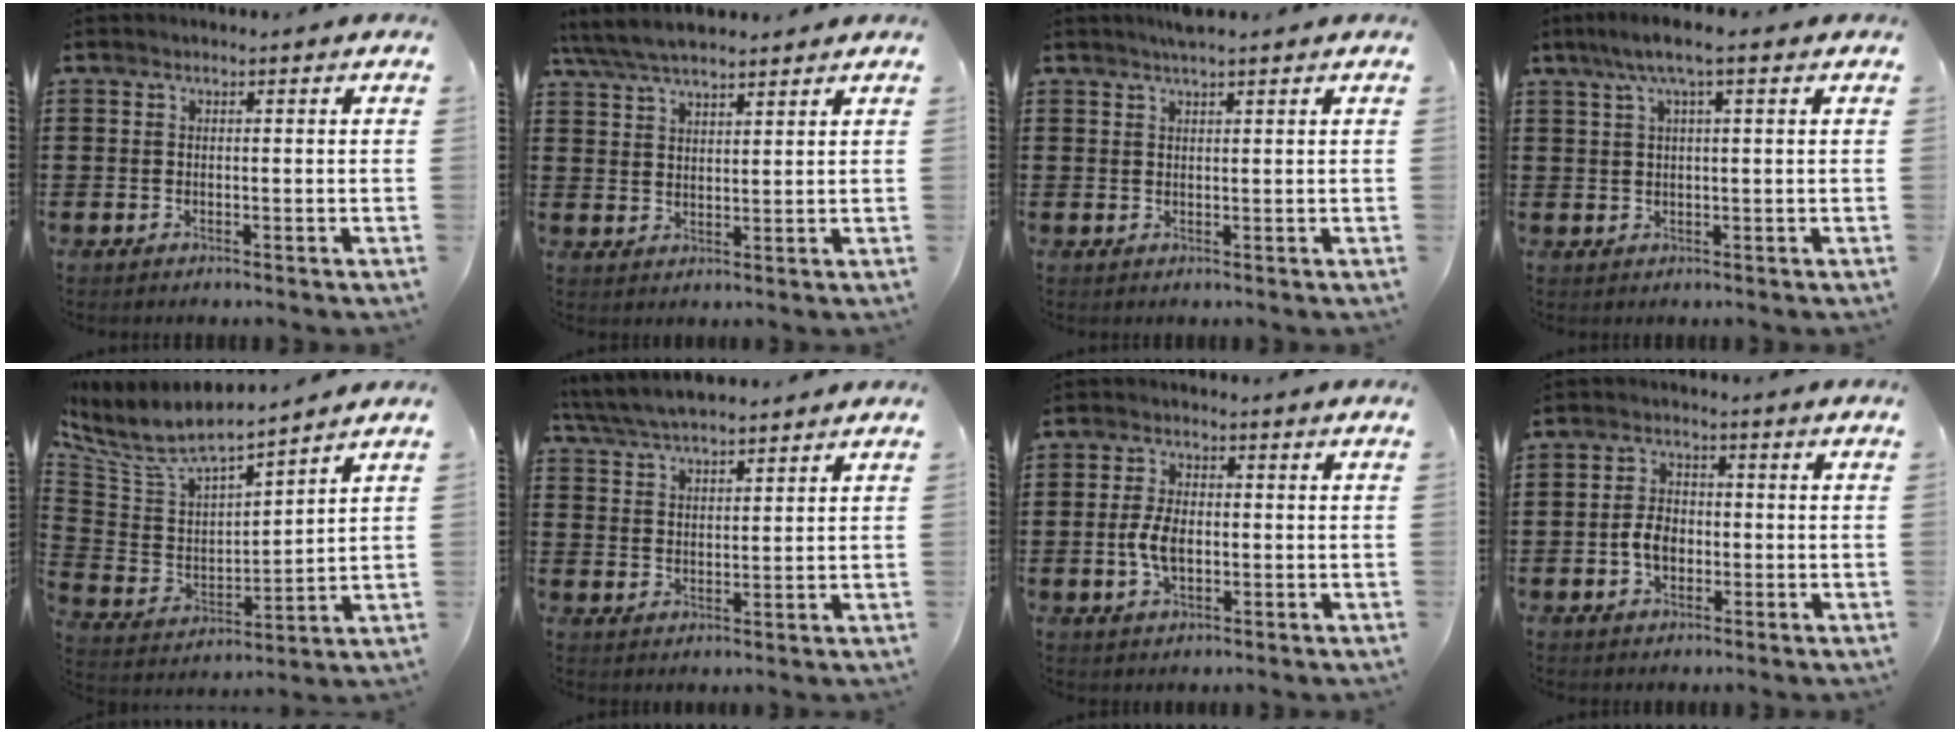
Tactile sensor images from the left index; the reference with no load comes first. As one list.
[{"total": 5.7, "force": [5.0, 1.5, 2.3], "torque": [-0.061, -0.007, 0.092]}, {"total": 1.8, "force": [1.6, 0.0, 0.9], "torque": [-0.019, 0.000, 0.029]}, {"total": 4.3, "force": [1.9, 0.5, 3.8], "torque": [-0.077, 0.005, 0.031]}, {"total": 7.9, "force": [6.8, 1.8, 3.5], "torque": [-0.102, -0.046, 0.113]}, {"total": 5.4, "force": [5.0, 1.1, 1.8], "torque": [-0.052, -0.012, 0.092]}, {"total": 5.0, "force": [-0.5, 2.7, 4.2], "torque": [-0.091, 0.002, -0.012]}, {"total": 4.2, "force": [-0.9, 2.8, 3.0], "torque": [-0.073, 0.001, -0.022]}]